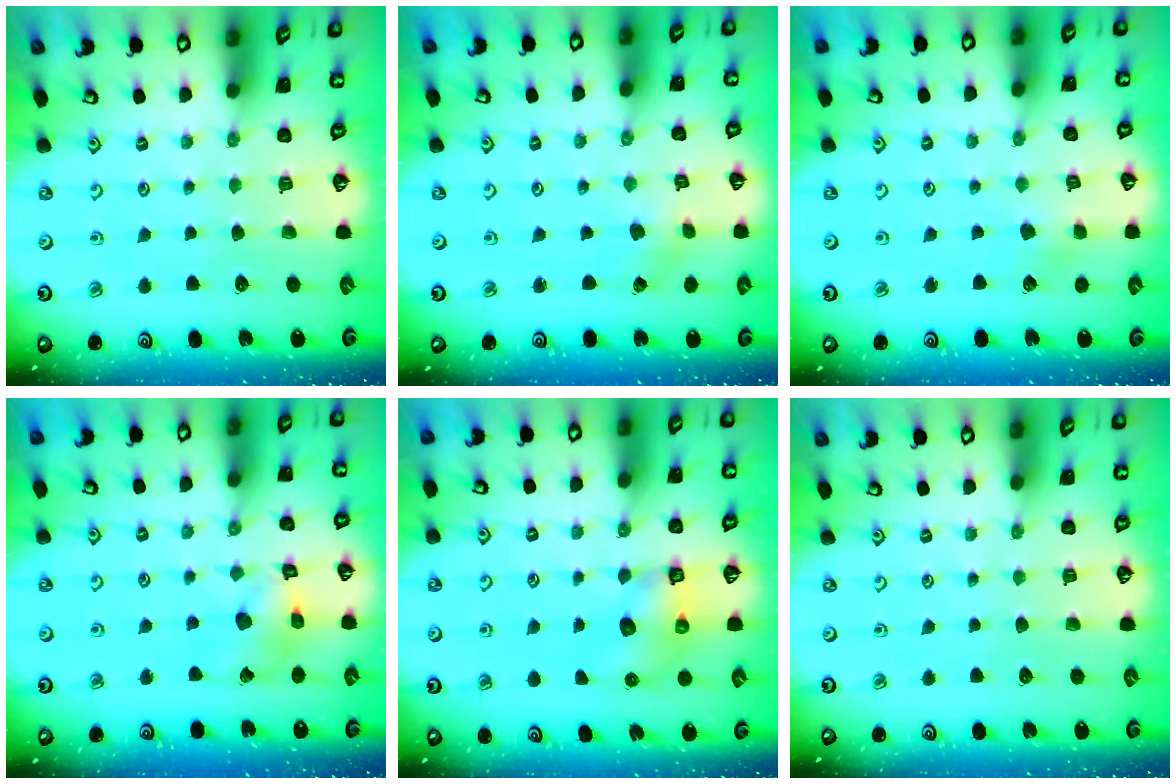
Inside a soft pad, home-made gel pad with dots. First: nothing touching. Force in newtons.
{"total": 1.6, "press": 1.5, "slide": 0.2}
{"total": 2.9, "press": 2.9, "slide": 0.4}
{"total": 9.6, "press": 9.5, "slide": 1.1}
{"total": 6.3, "press": 6.2, "slide": 0.6}
{"total": 0.0}